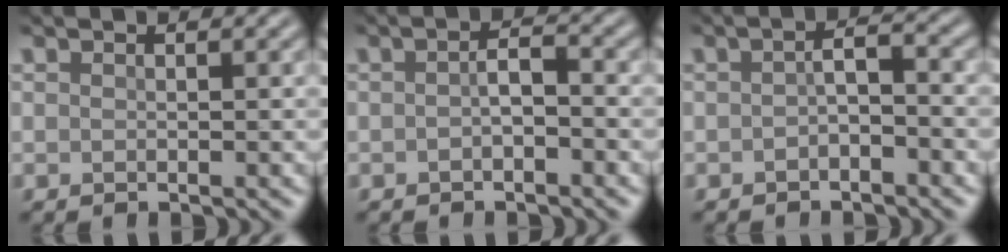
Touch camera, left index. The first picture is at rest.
{"total": 1.7, "force": [-0.6, 0.6, 1.4], "torque": [-0.027, 0.004, -0.013]}
{"total": 2.0, "force": [-0.8, 0.7, 1.6], "torque": [-0.029, 0.005, -0.019]}